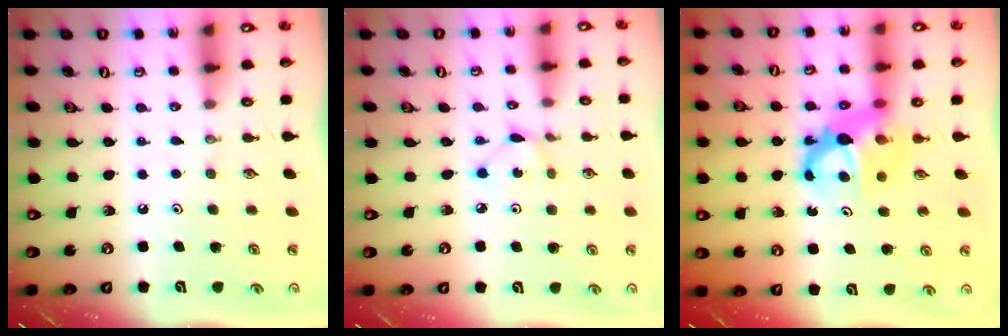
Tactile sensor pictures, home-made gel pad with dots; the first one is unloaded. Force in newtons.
{"total": 2.3, "press": 2.2, "slide": 0.3}
{"total": 8.1, "press": 8.1, "slide": 0.6}